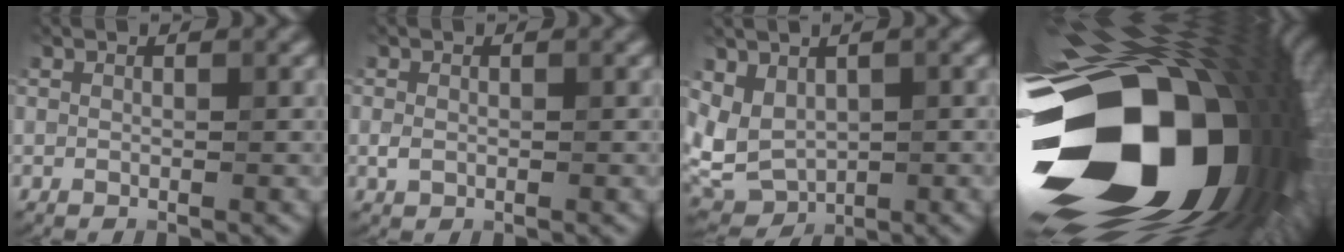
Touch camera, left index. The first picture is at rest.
{"total": 1.0, "force": [-0.1, 0.8, 0.7], "torque": [-0.014, -0.002, -0.004]}
{"total": 4.6, "force": [0.9, 3.3, 3.1], "torque": [-0.060, -0.006, 0.019]}
{"total": 23.1, "force": [-6.2, 15.1, 16.4], "torque": [-0.302, -0.038, -0.099]}